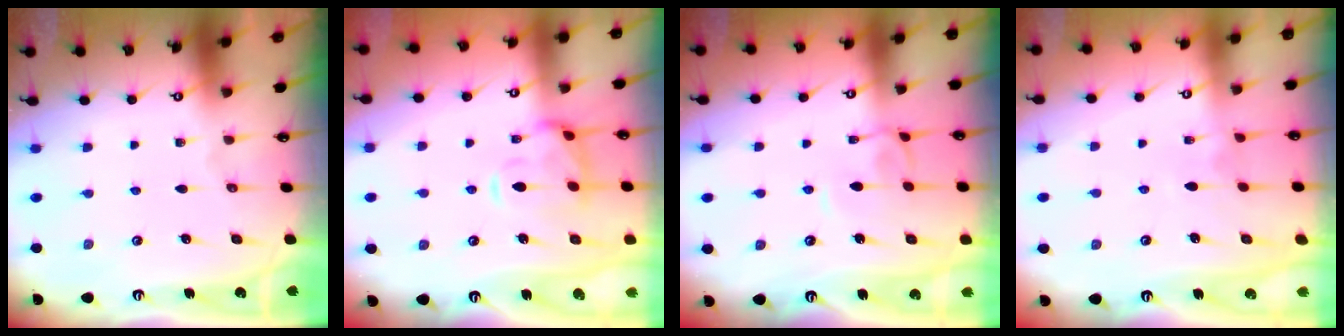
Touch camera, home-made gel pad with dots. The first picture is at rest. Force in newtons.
{"total": 4.2, "press": 4.0, "slide": 1.4}
{"total": 0.7, "press": 0.6, "slide": 0.4}
{"total": 2.9, "press": 2.8, "slide": 0.5}